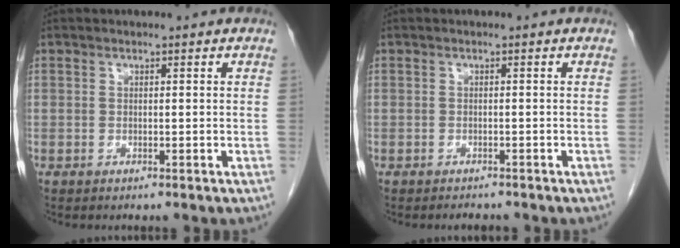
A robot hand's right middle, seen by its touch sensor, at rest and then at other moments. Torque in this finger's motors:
{"motor_torque": [0.37, -0.18, -0.12, -0.01]}